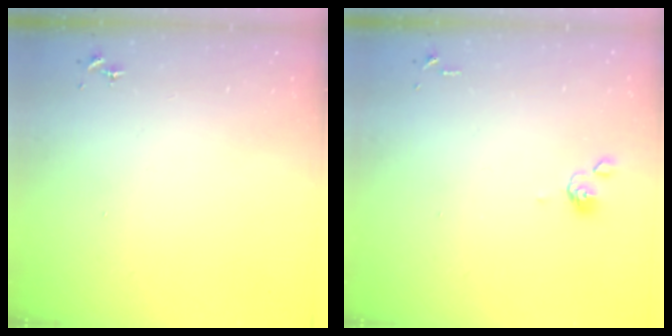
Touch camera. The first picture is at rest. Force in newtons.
{"total": 4.9, "press": 4.8, "slide": 0.9}